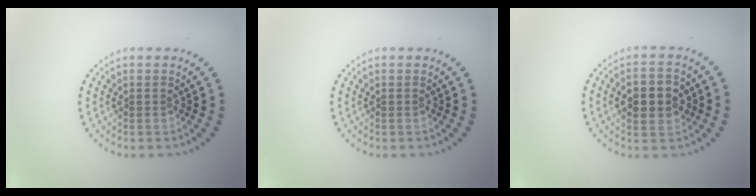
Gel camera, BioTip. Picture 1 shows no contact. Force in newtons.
{"total": 0.0}
{"total": 4.6, "press": 4.6, "slide": 0.3}